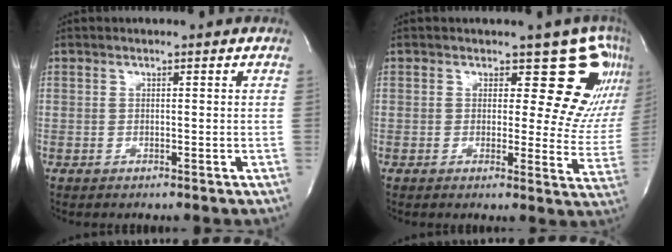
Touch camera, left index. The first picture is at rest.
{"total": 12.9, "force": [8.8, 6.3, 7.0], "torque": [-0.048, -0.021, 0.067]}